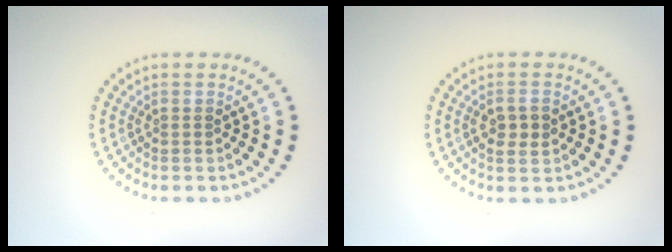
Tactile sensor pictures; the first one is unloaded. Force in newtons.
{"total": 2.1, "press": 2.1, "slide": 0.3}